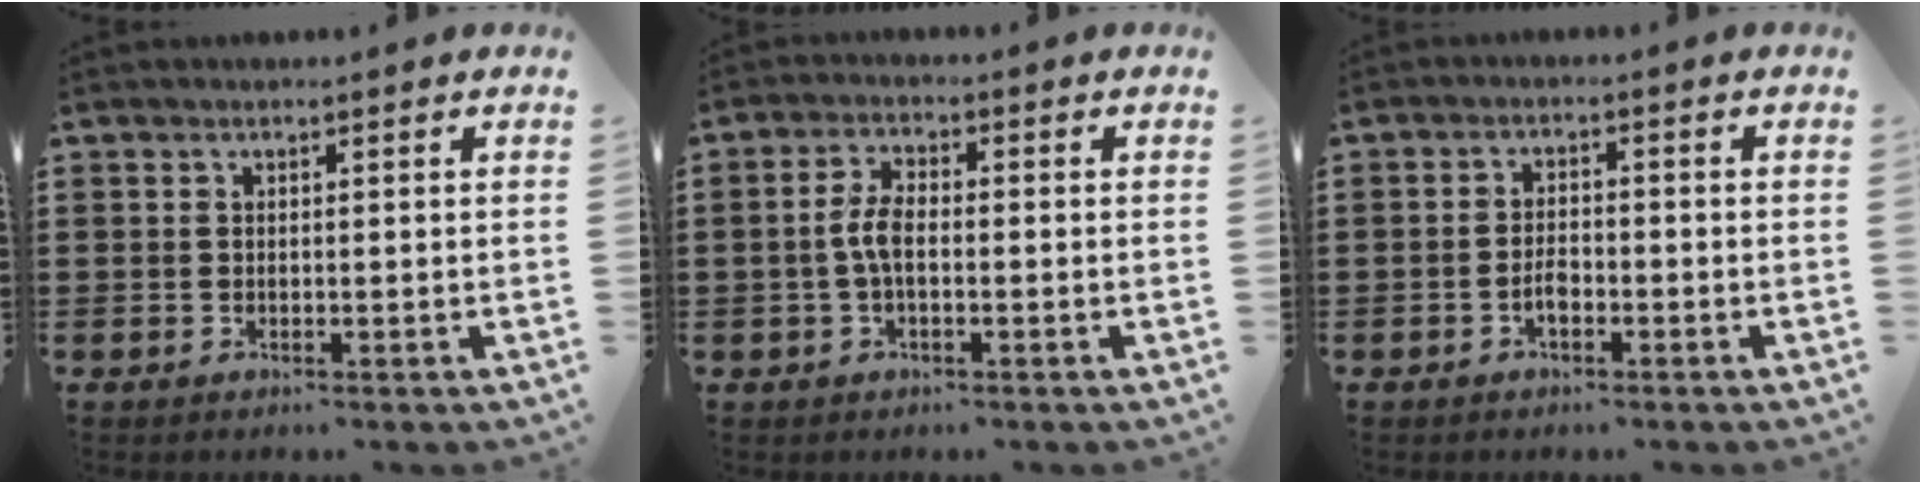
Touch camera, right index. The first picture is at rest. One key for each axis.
{"total": 4.0, "fx": -0.6, "fy": 1.7, "fz": 3.6, "tx": -0.087, "ty": -0.001, "tz": -0.019}
{"total": 2.6, "fx": -1.2, "fy": 1.2, "fz": 1.9, "tx": -0.046, "ty": 0.001, "tz": -0.025}